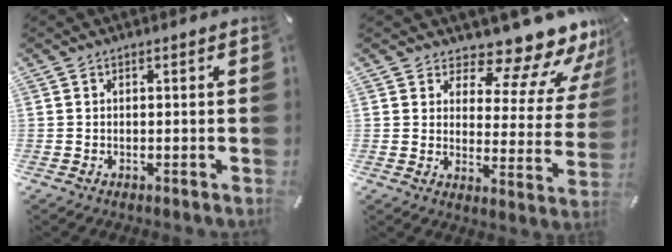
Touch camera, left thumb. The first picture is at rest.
{"total": 12.6, "force": [10.6, 4.1, 5.4], "torque": [-0.077, -0.099, 0.174]}